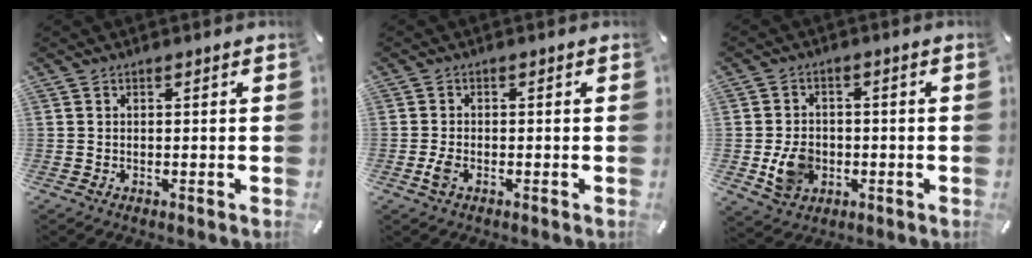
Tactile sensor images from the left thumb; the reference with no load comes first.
{"total": 2.7, "force": [-1.1, 1.3, 2.0], "torque": [-0.055, -0.004, -0.025]}
{"total": 8.0, "force": [-1.5, 6.8, 4.0], "torque": [-0.073, 0.004, -0.028]}